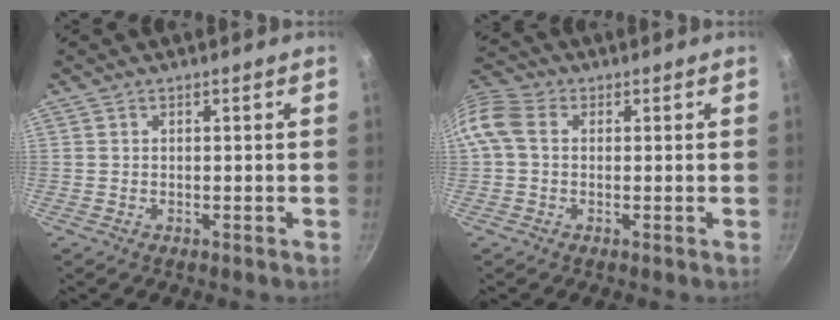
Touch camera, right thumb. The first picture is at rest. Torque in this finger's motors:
{"motor_torque": [2.33, 2.67, 1.22, 0.05, 0.59]}